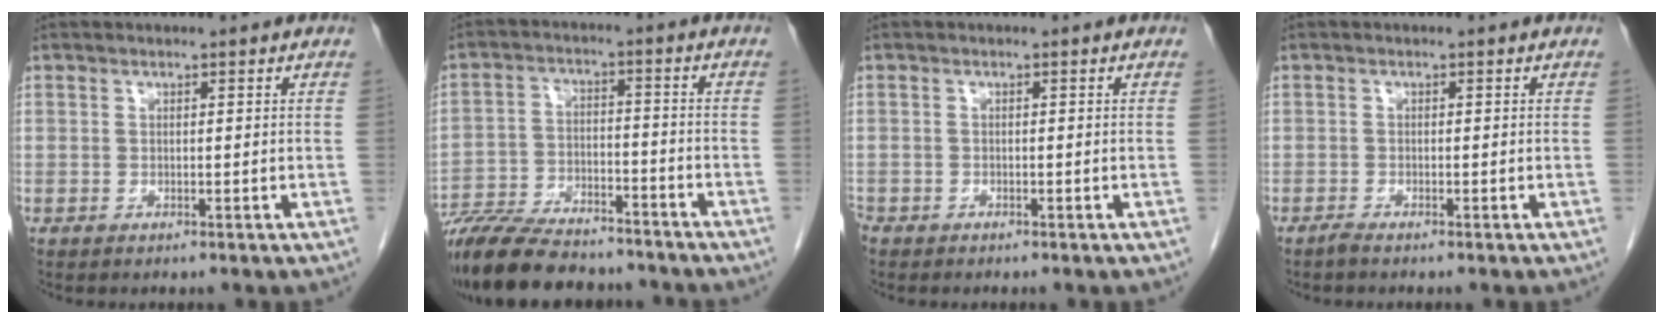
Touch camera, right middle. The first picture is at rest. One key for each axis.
{"total": 17.7, "fx": -15.4, "fy": 4.4, "fz": 7.5, "tx": -0.152, "ty": -0.011, "tz": -0.248}
{"total": 1.5, "fx": -1.2, "fy": 0.7, "fz": 0.4, "tx": -0.011, "ty": -0.001, "tz": -0.023}
{"total": 0.9, "fx": -0.8, "fy": 0.0, "fz": 0.4, "tx": -0.014, "ty": -0.002, "tz": -0.017}